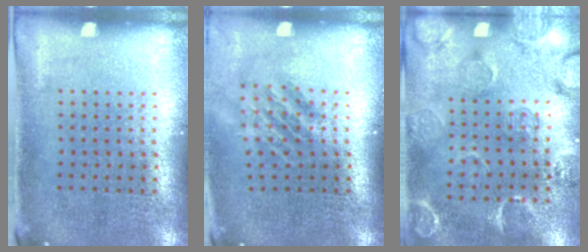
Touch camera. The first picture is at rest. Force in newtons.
{"total": 1.5, "press": 1.1, "slide": 1.0}
{"total": 2.8, "press": 1.9, "slide": 2.1}